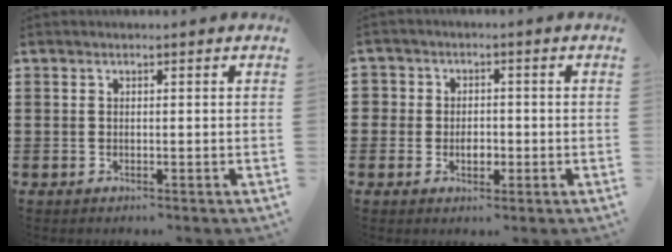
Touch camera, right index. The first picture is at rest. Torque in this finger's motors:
{"motor_torque": [0.09, 0.06, -0.01, -0.01]}